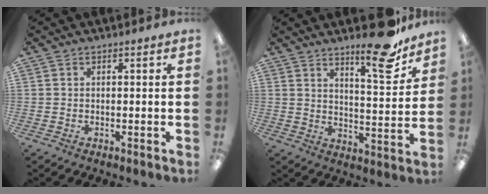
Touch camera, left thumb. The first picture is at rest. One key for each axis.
{"total": 15.0, "fx": 11.4, "fy": 3.8, "fz": 8.9, "tx": -0.117, "ty": -0.080, "tz": 0.184}